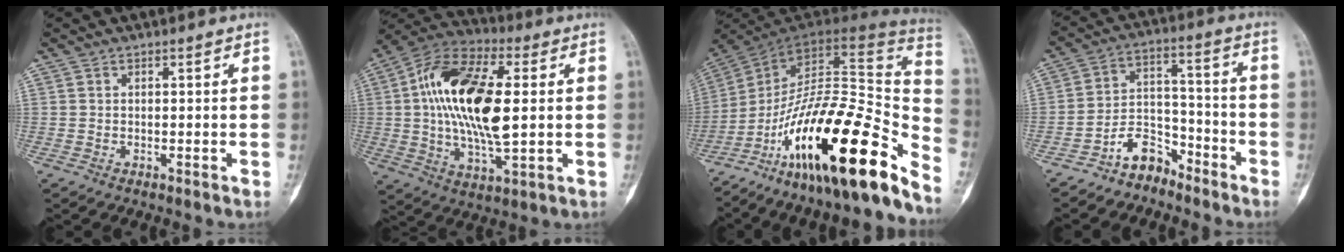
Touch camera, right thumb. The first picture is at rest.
{"total": 20.9, "force": [2.2, 9.3, 18.6], "torque": [-0.353, 0.007, 0.033]}
{"total": 30.3, "force": [-18.8, 7.5, 22.5], "torque": [-0.292, 0.094, -0.305]}
{"total": 8.0, "force": [-6.3, 4.3, 2.3], "torque": [-0.023, 0.078, -0.120]}